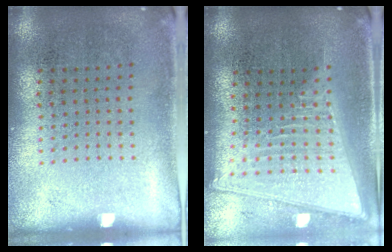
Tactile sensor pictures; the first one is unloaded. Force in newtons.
{"total": 2.2, "press": 1.9, "slide": 1.2}